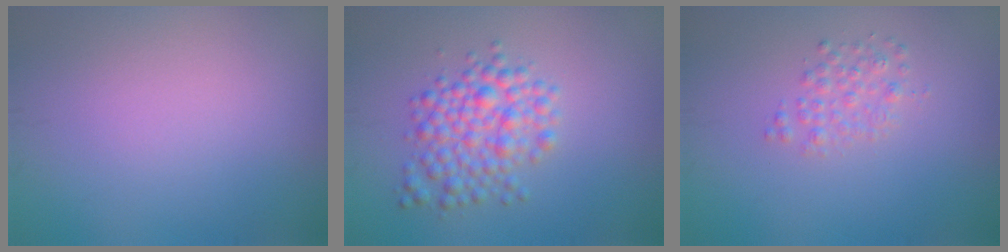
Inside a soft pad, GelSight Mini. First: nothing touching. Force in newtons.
{"total": 4.1, "press": 4.1, "slide": 0.1}
{"total": 1.5, "press": 1.5, "slide": 0.0}